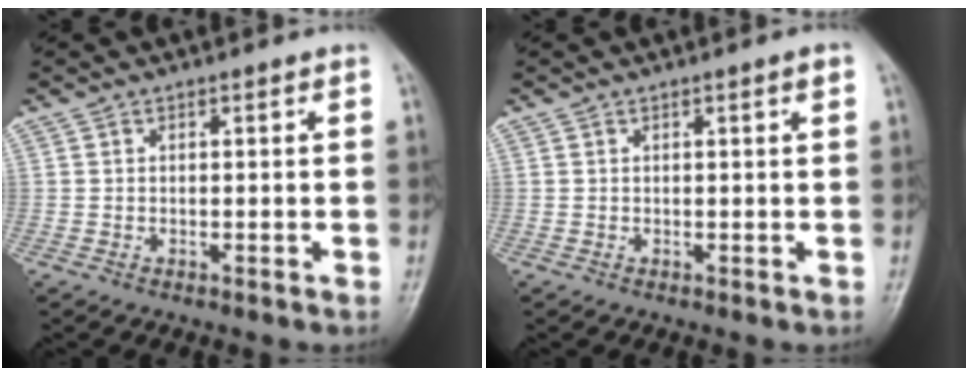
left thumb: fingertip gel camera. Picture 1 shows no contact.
{"total": 1.0, "force": [0.5, 0.1, 0.9], "torque": [-0.016, 0.001, 0.005]}